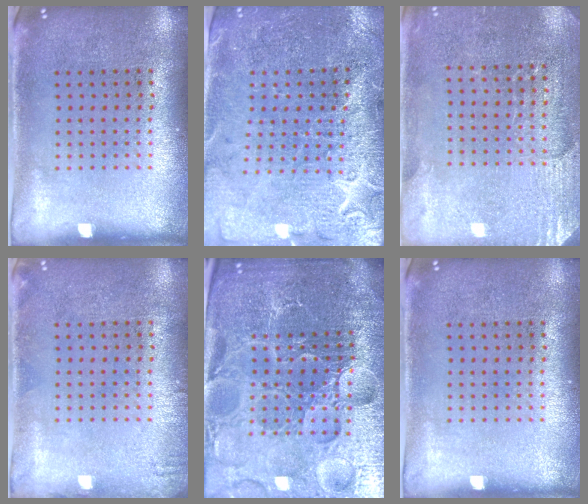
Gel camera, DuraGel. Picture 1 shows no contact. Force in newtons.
{"total": 3.2, "press": 3.1, "slide": 0.7}
{"total": 2.8, "press": 2.7, "slide": 0.8}
{"total": 0.8, "press": 0.8, "slide": 0.1}
{"total": 6.3, "press": 5.6, "slide": 2.9}
{"total": 0.0}